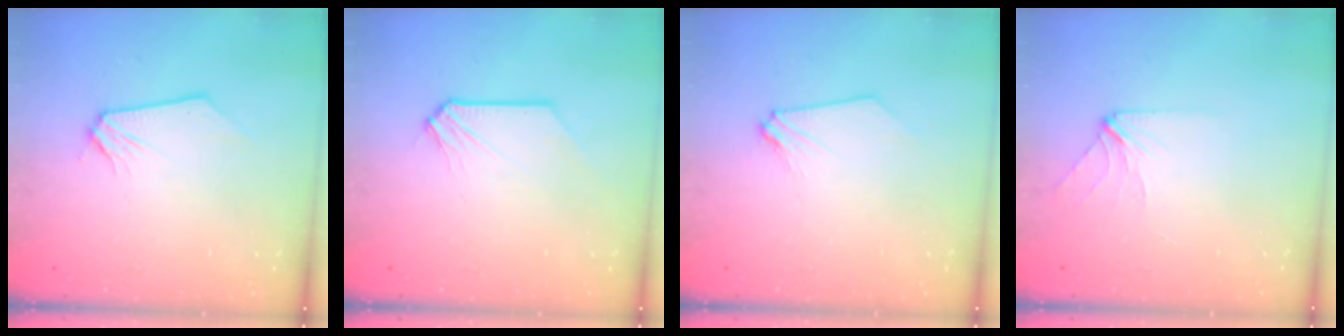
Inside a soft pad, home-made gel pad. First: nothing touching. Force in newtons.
{"total": 0.0}
{"total": 0.0}
{"total": 3.4, "press": 3.3, "slide": 0.6}